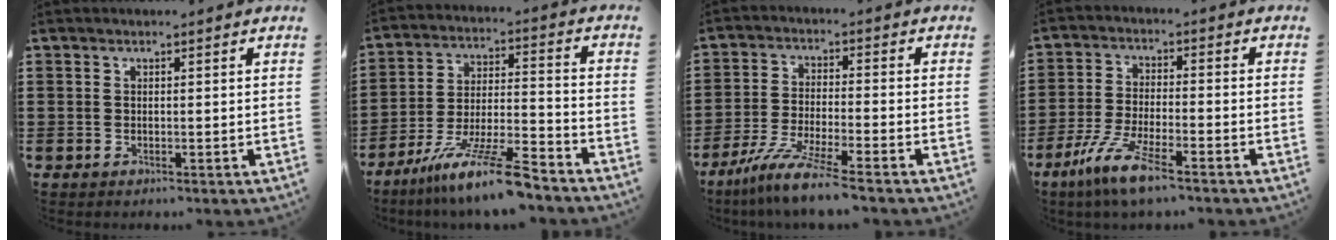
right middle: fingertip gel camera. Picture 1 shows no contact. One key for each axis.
{"total": 11.8, "fx": -9.3, "fy": 1.0, "fz": 7.3, "tx": -0.134, "ty": 0.015, "tz": -0.177}
{"total": 7.6, "fx": -6.3, "fy": -0.4, "fz": 4.2, "tx": -0.090, "ty": -0.017, "tz": -0.122}
{"total": 8.0, "fx": -5.4, "fy": 1.1, "fz": 5.8, "tx": -0.139, "ty": -0.016, "tz": -0.106}